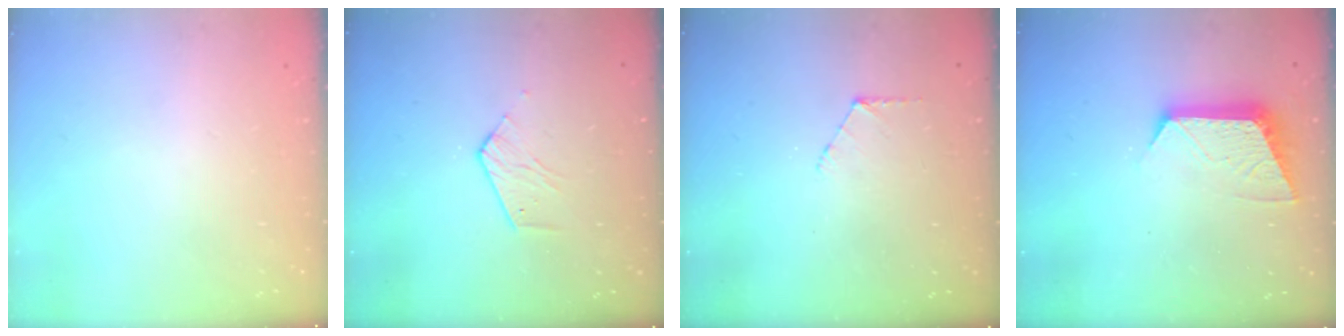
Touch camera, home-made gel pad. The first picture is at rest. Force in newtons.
{"total": 3.9, "press": 3.9, "slide": 0.4}
{"total": 5.6, "press": 5.6, "slide": 0.6}
{"total": 10.0, "press": 10.0, "slide": 0.5}